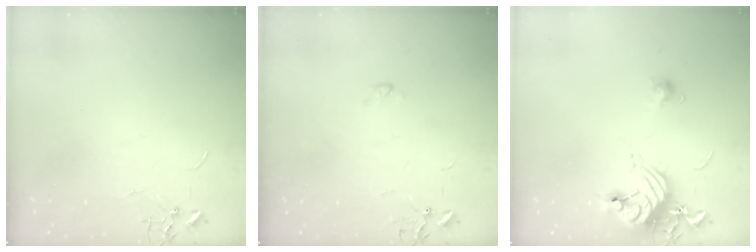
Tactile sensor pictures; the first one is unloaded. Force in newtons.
{"total": 2.2, "press": 2.2, "slide": 0.4}
{"total": 14.3, "press": 14.2, "slide": 1.4}